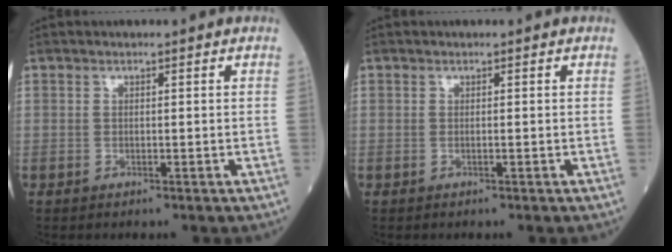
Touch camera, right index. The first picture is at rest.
{"total": 0.0}